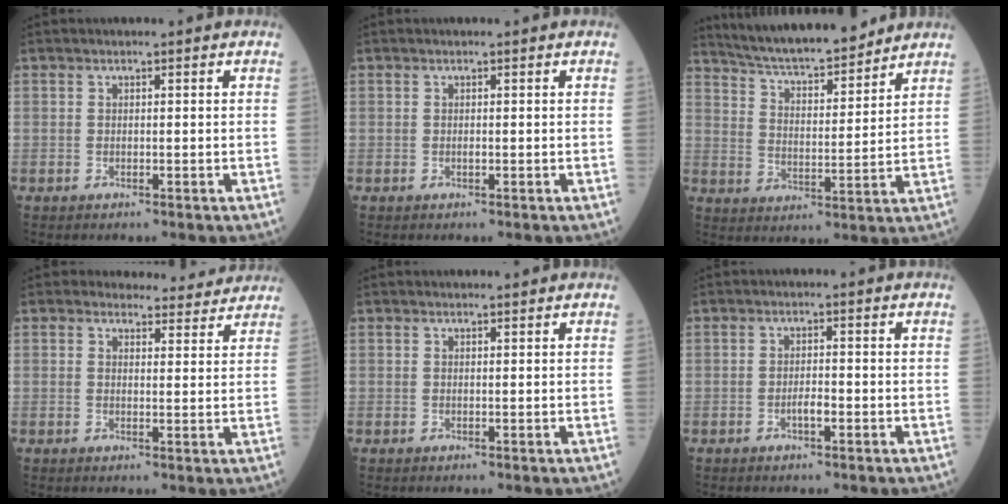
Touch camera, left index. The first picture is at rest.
{"total": 1.0, "force": [-1.0, 0.0, 0.0], "torque": [-0.002, -0.006, -0.016]}
{"total": 13.7, "force": [12.5, 1.8, 5.3], "torque": [-0.091, 0.000, 0.203]}
{"total": 5.9, "force": [5.6, 2.1, -0.2], "torque": [0.022, -0.007, 0.046]}
{"total": 0.0}
{"total": 2.1, "force": [-1.8, 0.3, 1.2], "torque": [-0.022, -0.004, -0.029]}